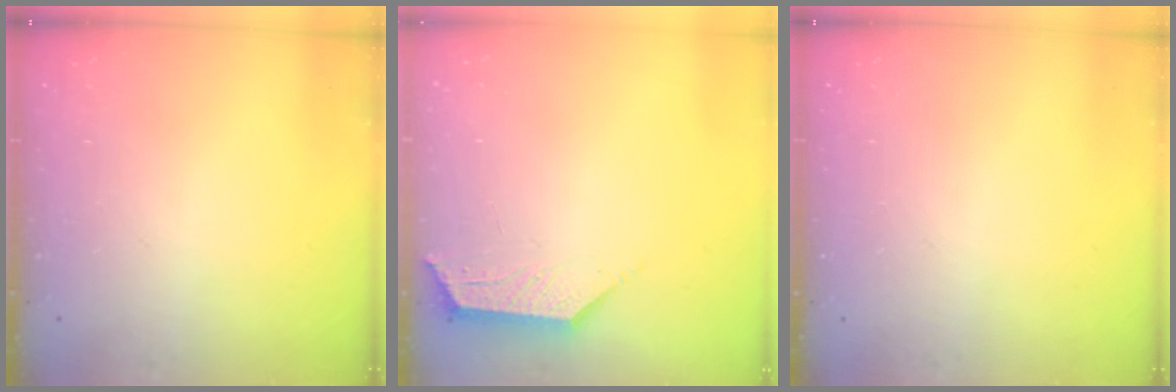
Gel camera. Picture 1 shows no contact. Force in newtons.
{"total": 2.1, "press": 2.0, "slide": 0.5}
{"total": 0.0}